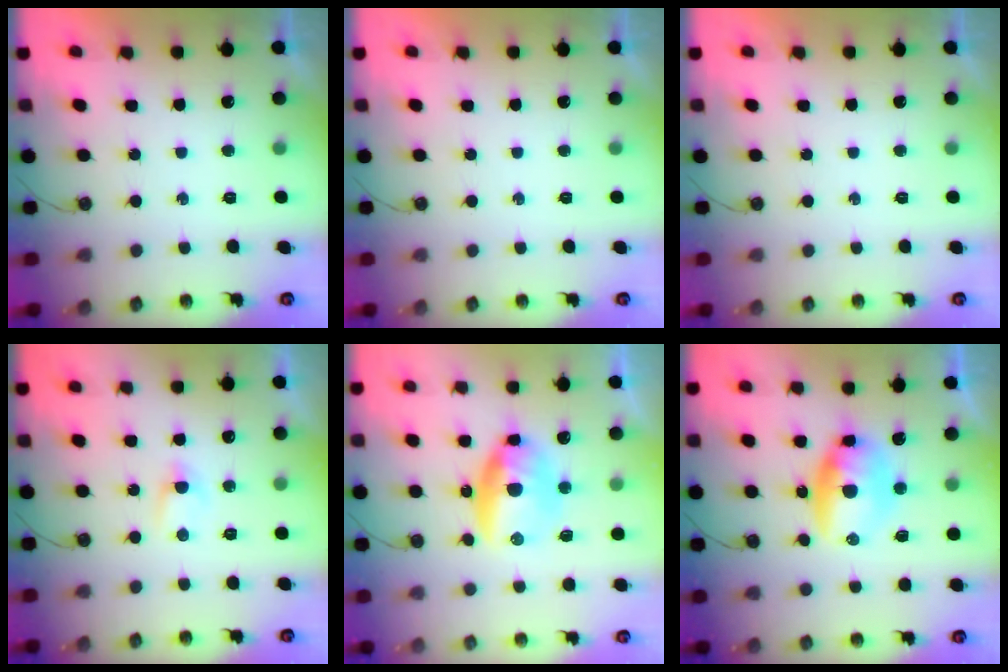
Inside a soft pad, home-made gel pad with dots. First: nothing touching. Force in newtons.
{"total": 0.0}
{"total": 0.0}
{"total": 2.7, "press": 2.6, "slide": 0.4}
{"total": 16.6, "press": 13.8, "slide": 9.3}
{"total": 9.1, "press": 9.1, "slide": 0.6}